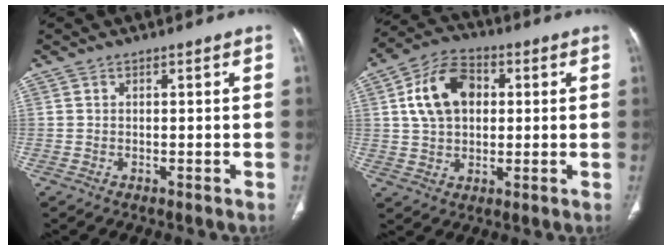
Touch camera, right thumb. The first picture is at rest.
{"total": 12.3, "force": [2.5, 8.4, 8.6], "torque": [-0.137, 0.013, 0.040]}